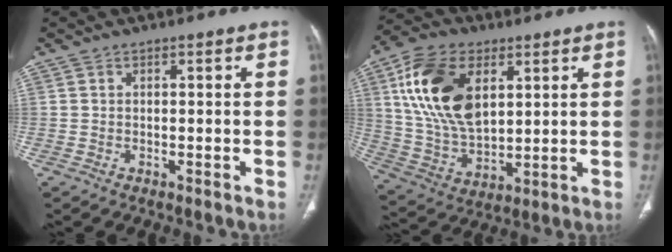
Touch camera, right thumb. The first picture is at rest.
{"total": 18.9, "force": [6.1, 11.1, 14.0], "torque": [-0.250, -0.015, 0.121]}